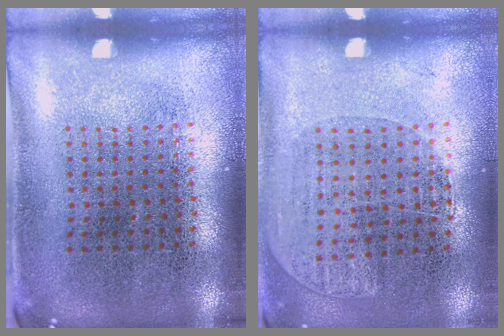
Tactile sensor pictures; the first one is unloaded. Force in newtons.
{"total": 1.1, "press": 0.9, "slide": 0.6}